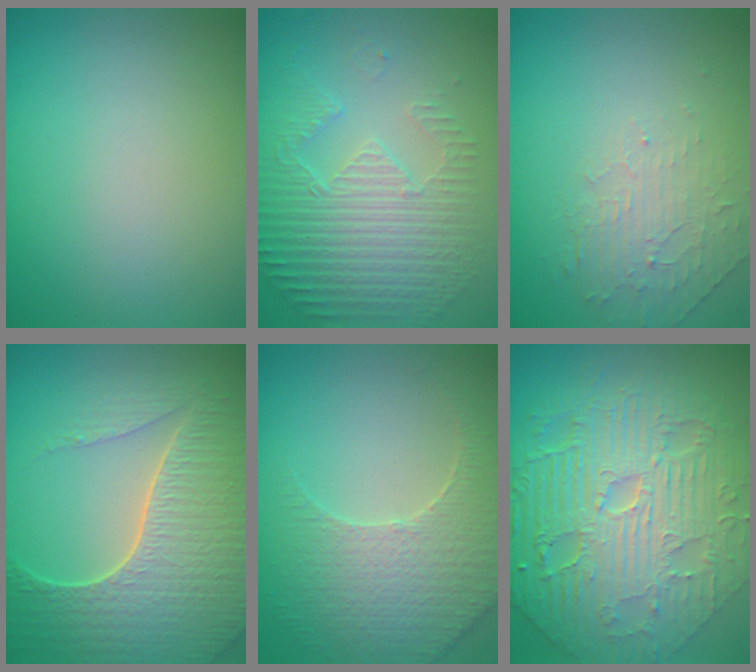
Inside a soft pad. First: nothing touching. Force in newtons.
{"total": 5.4, "press": 3.6, "slide": 4.0}
{"total": 2.0, "press": 0.9, "slide": 1.8}
{"total": 7.4, "press": 5.5, "slide": 5.0}
{"total": 3.8, "press": 3.7, "slide": 0.9}
{"total": 11.6, "press": 7.8, "slide": 8.7}